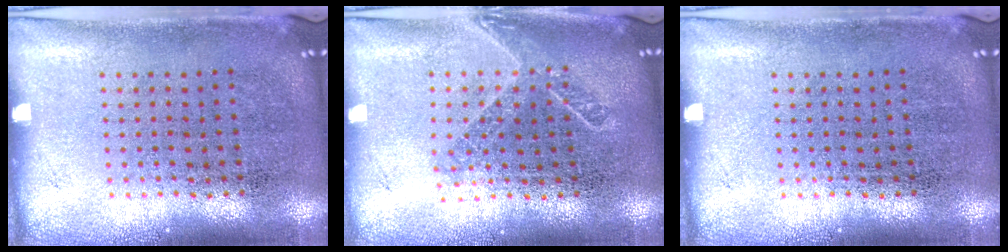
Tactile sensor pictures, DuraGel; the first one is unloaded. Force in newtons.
{"total": 1.5, "press": 1.2, "slide": 0.9}
{"total": 0.0}